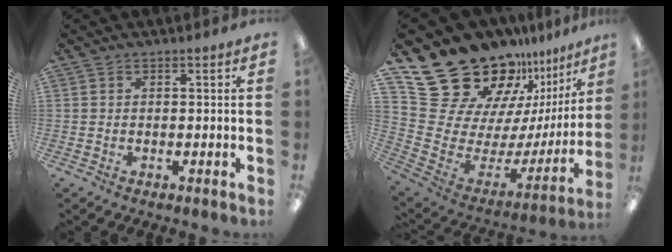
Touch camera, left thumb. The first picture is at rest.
{"total": 23.6, "force": [19.1, 11.4, 7.6], "torque": [-0.097, -0.173, 0.371]}